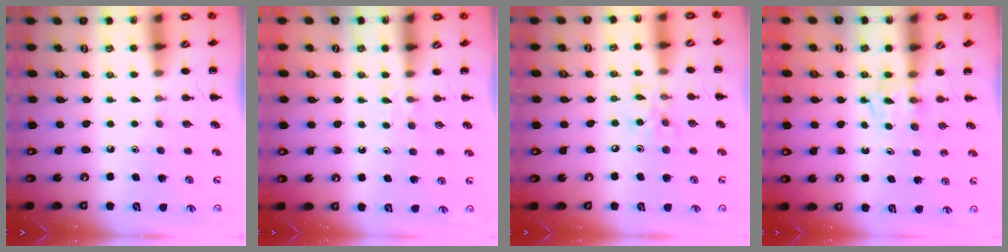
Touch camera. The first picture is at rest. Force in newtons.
{"total": 2.8, "press": 2.5, "slide": 1.1}
{"total": 8.5, "press": 8.5, "slide": 0.8}
{"total": 2.7, "press": 2.4, "slide": 1.1}